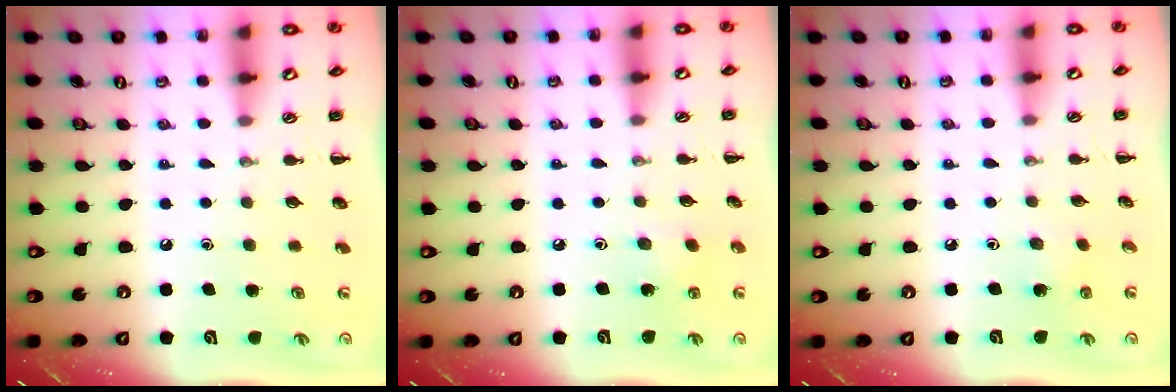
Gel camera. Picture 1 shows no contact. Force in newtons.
{"total": 2.7, "press": 2.6, "slide": 0.8}
{"total": 1.6, "press": 1.4, "slide": 0.6}